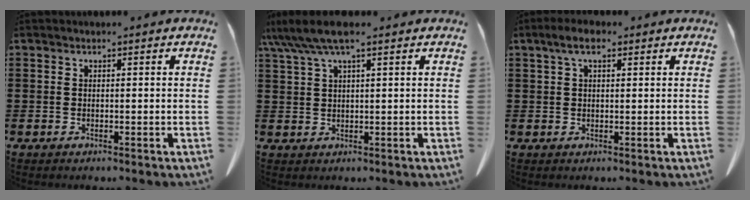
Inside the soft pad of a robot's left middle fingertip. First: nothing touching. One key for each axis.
{"total": 5.1, "fx": 3.4, "fy": 0.6, "fz": 3.7, "tx": -0.087, "ty": -0.005, "tz": 0.060}
{"total": 3.6, "fx": 1.7, "fy": 1.3, "fz": 2.9, "tx": -0.061, "ty": 0.009, "tz": 0.029}